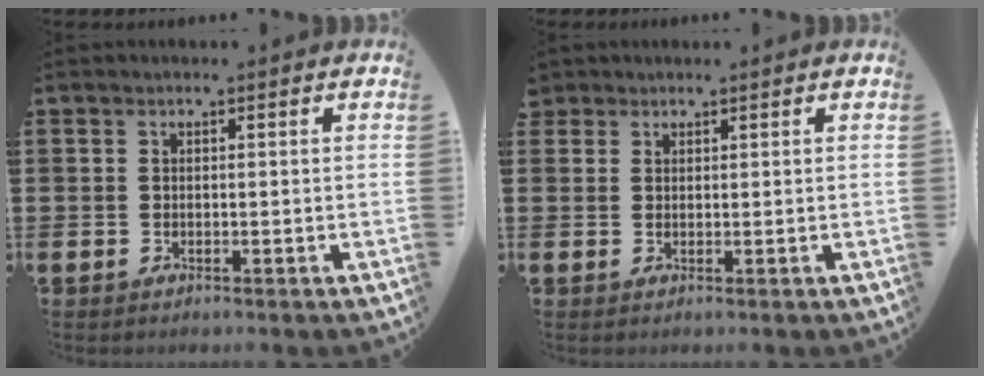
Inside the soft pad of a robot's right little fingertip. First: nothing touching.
{"total": 1.5, "force": [1.3, 0.7, -0.1], "torque": [0.015, -0.001, 0.024]}